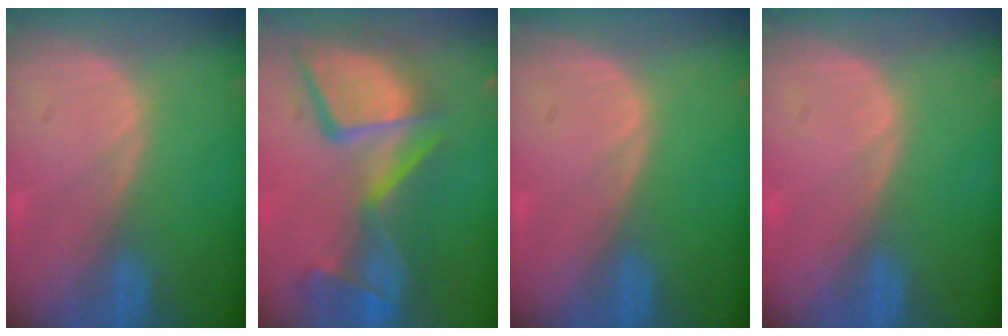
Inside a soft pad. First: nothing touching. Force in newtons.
{"total": 13.8, "press": 11.2, "slide": 8.1}
{"total": 0.0}
{"total": 0.0}